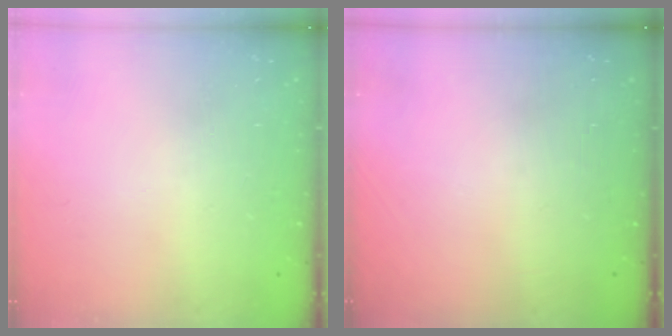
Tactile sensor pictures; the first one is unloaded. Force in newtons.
{"total": 0.0}